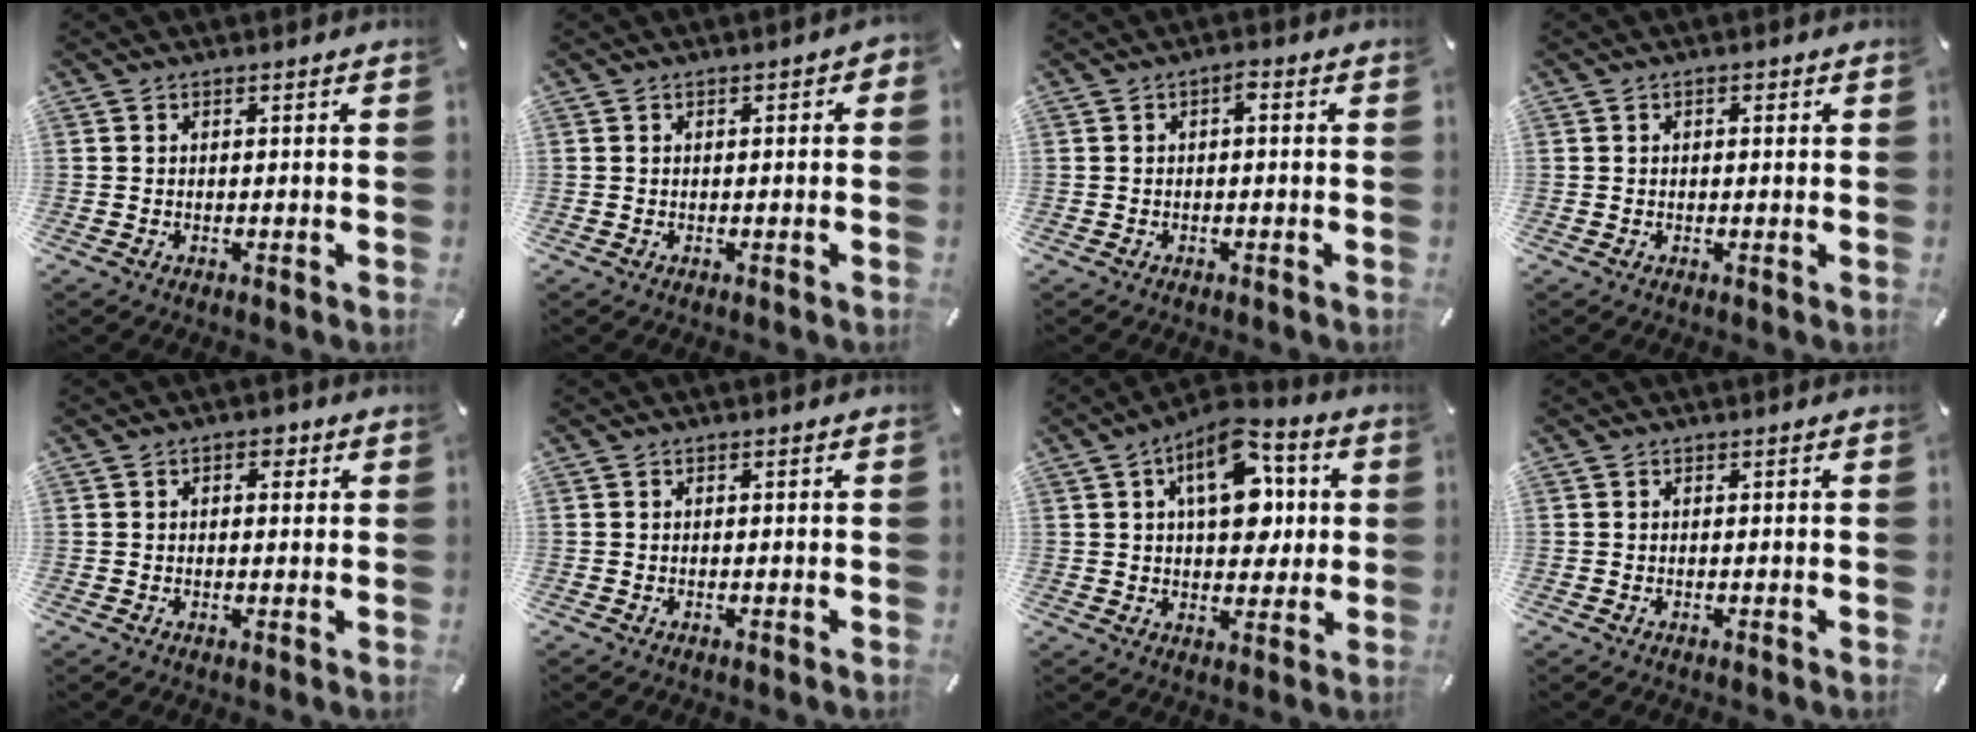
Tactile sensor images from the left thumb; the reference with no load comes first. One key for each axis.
{"total": 1.1, "fx": -0.3, "fy": 0.6, "fz": 0.8, "tx": -0.014, "ty": 0.003, "tz": -0.006}
{"total": 1.7, "fx": -0.3, "fy": 0.6, "fz": 1.6, "tx": -0.033, "ty": 0.008, "tz": -0.010}
{"total": 1.1, "fx": 0.1, "fy": 0.8, "fz": 0.7, "tx": -0.014, "ty": 0.007, "tz": -0.001}
{"total": 2.9, "fx": 0.8, "fy": 1.9, "fz": 2.1, "tx": -0.020, "ty": 0.000, "tz": 0.004}
{"total": 0.0}
{"total": 14.6, "fx": 4.3, "fy": 8.8, "fz": 10.8, "tx": -0.145, "ty": -0.007, "tz": 0.073}
{"total": 0.0}